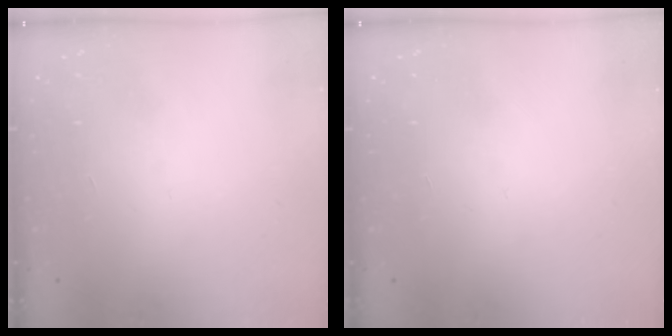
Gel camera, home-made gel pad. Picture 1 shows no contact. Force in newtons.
{"total": 0.0}